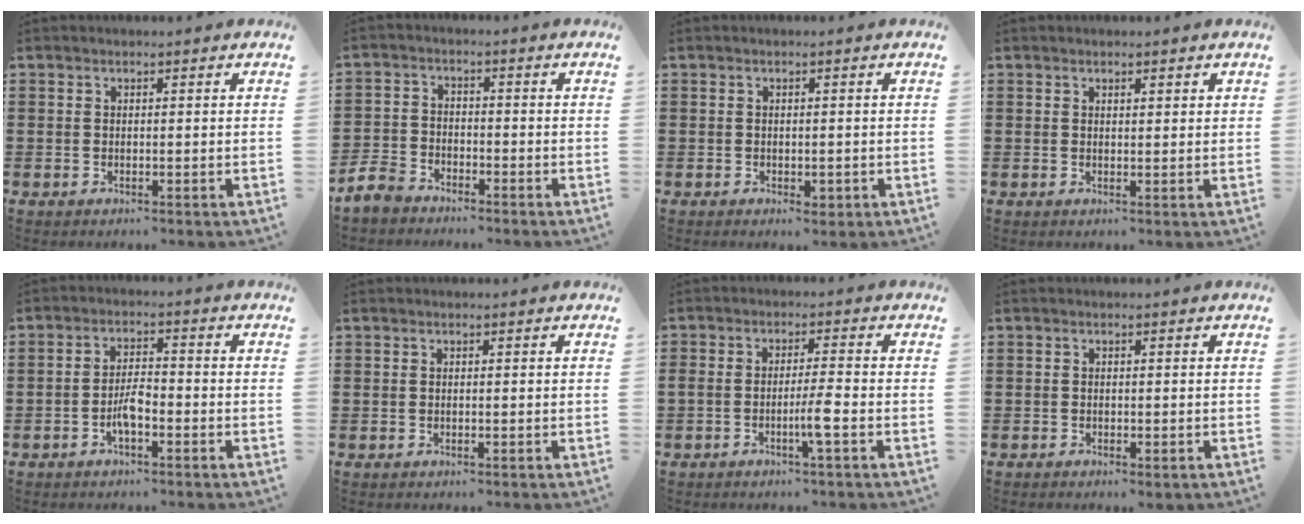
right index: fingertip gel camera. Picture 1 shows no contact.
{"total": 4.2, "force": [-3.8, 1.6, 0.9], "torque": [-0.048, -0.002, -0.087]}
{"total": 1.2, "force": [-0.5, 0.8, 0.7], "torque": [-0.015, 0.001, -0.010]}
{"total": 0.9, "force": [0.6, 0.4, 0.4], "torque": [0.000, 0.000, 0.010]}
{"total": 3.9, "force": [-1.8, 1.2, 3.3], "torque": [-0.072, 0.001, -0.037]}
{"total": 0.0}
{"total": 4.2, "force": [-1.8, 0.1, 3.8], "torque": [-0.074, -0.006, -0.036]}
{"total": 0.6, "force": [-0.4, 0.4, 0.0], "torque": [-0.001, 0.003, -0.011]}